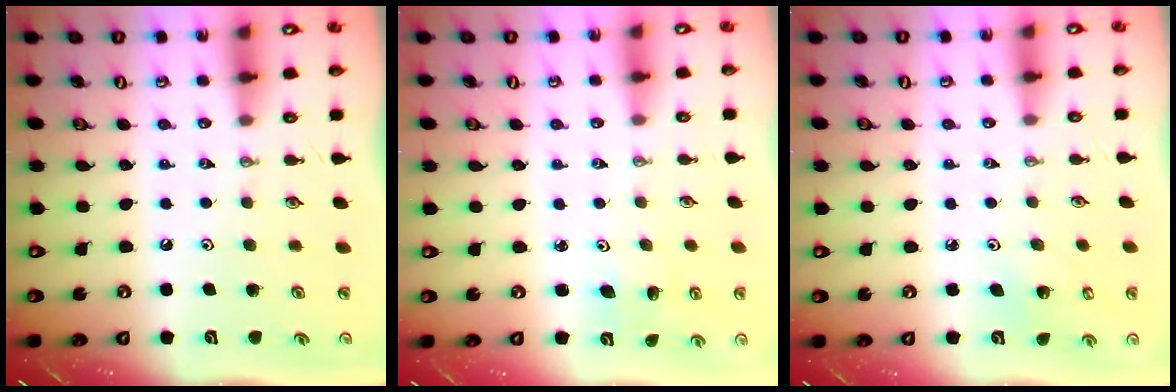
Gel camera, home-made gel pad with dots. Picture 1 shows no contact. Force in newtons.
{"total": 3.6, "press": 3.6, "slide": 0.3}
{"total": 3.5, "press": 3.5, "slide": 0.2}